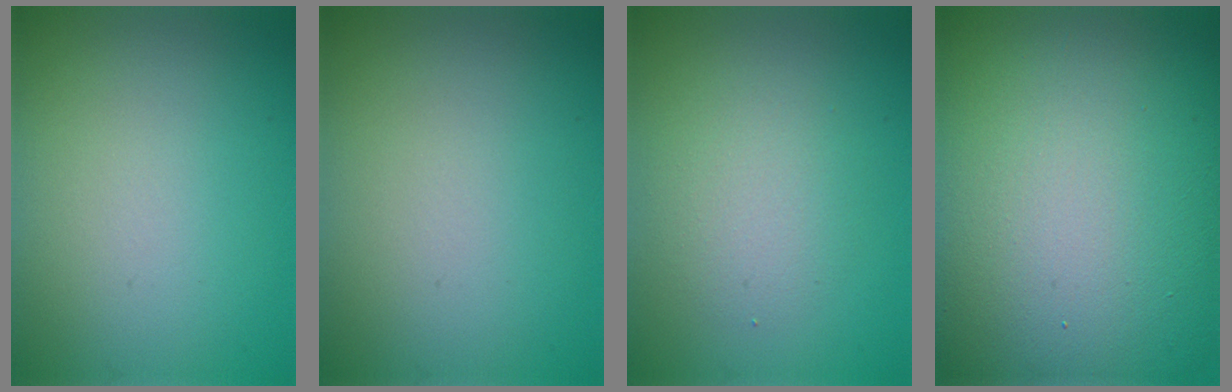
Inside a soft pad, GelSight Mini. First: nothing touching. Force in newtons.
{"total": 0.0}
{"total": 2.7, "press": 2.7, "slide": 0.2}
{"total": 23.4, "press": 23.4, "slide": 1.4}